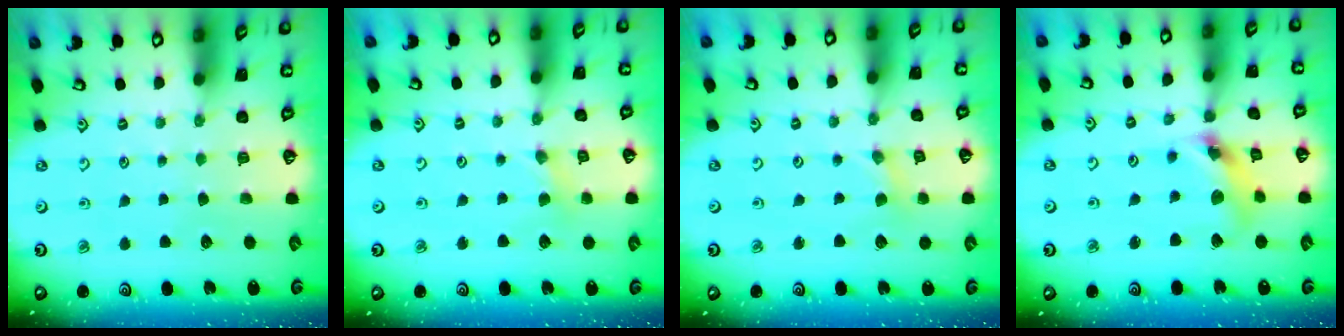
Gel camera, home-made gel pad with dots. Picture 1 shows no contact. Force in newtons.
{"total": 1.9, "press": 1.8, "slide": 0.4}
{"total": 0.9, "press": 0.9, "slide": 0.2}
{"total": 11.3, "press": 11.2, "slide": 1.4}